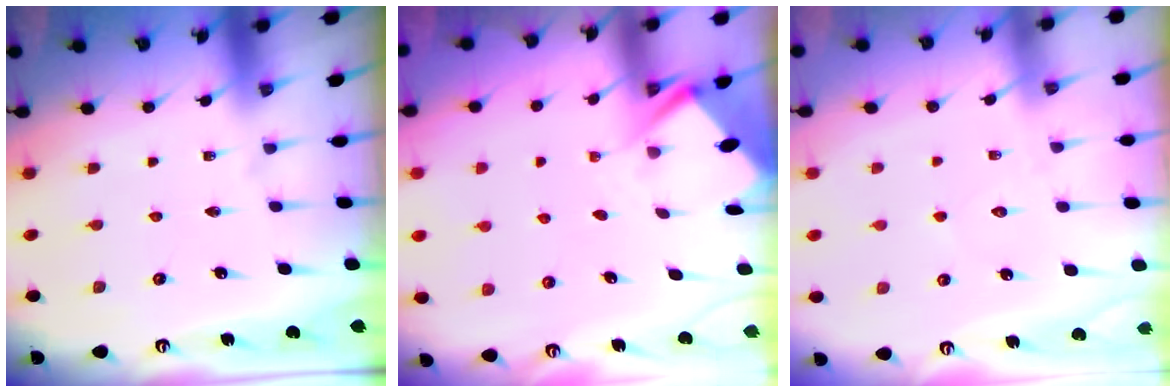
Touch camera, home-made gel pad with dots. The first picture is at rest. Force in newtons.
{"total": 2.7, "press": 2.7, "slide": 0.3}
{"total": 5.4, "press": 5.4, "slide": 0.7}